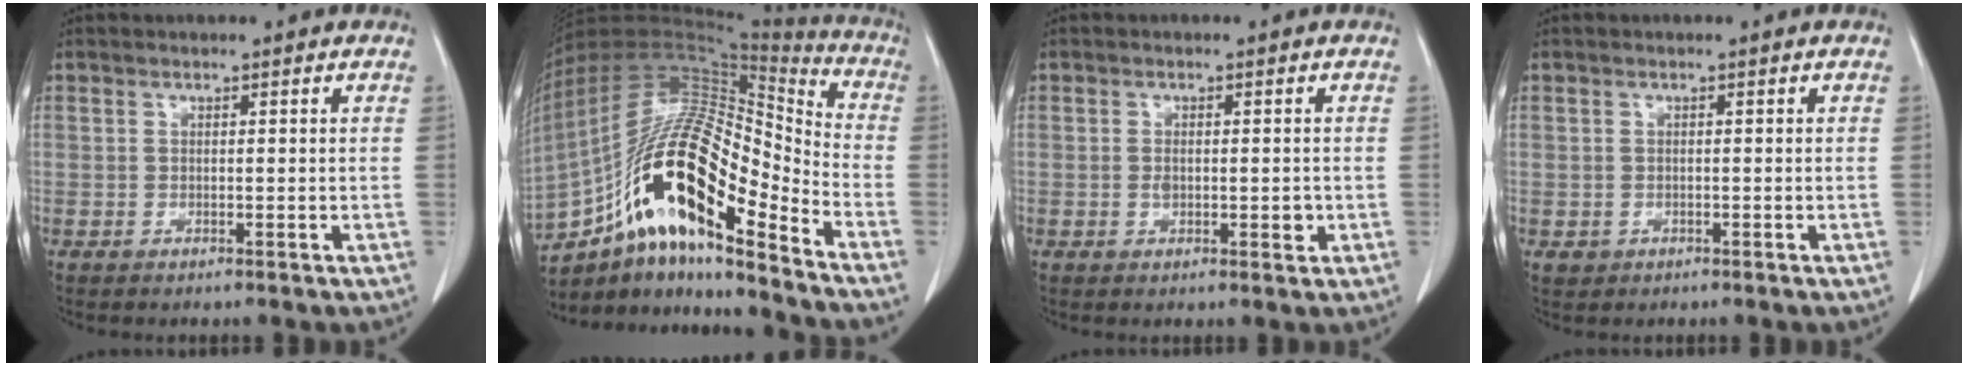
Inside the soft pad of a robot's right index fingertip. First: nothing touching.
{"total": 23.0, "force": [-12.6, 5.3, 18.5], "torque": [-0.354, 0.007, -0.219]}
{"total": 3.0, "force": [-0.4, 1.5, 2.6], "torque": [-0.043, -0.002, -0.001]}
{"total": 1.3, "force": [-0.4, 1.2, 0.2], "torque": [-0.004, 0.004, -0.001]}